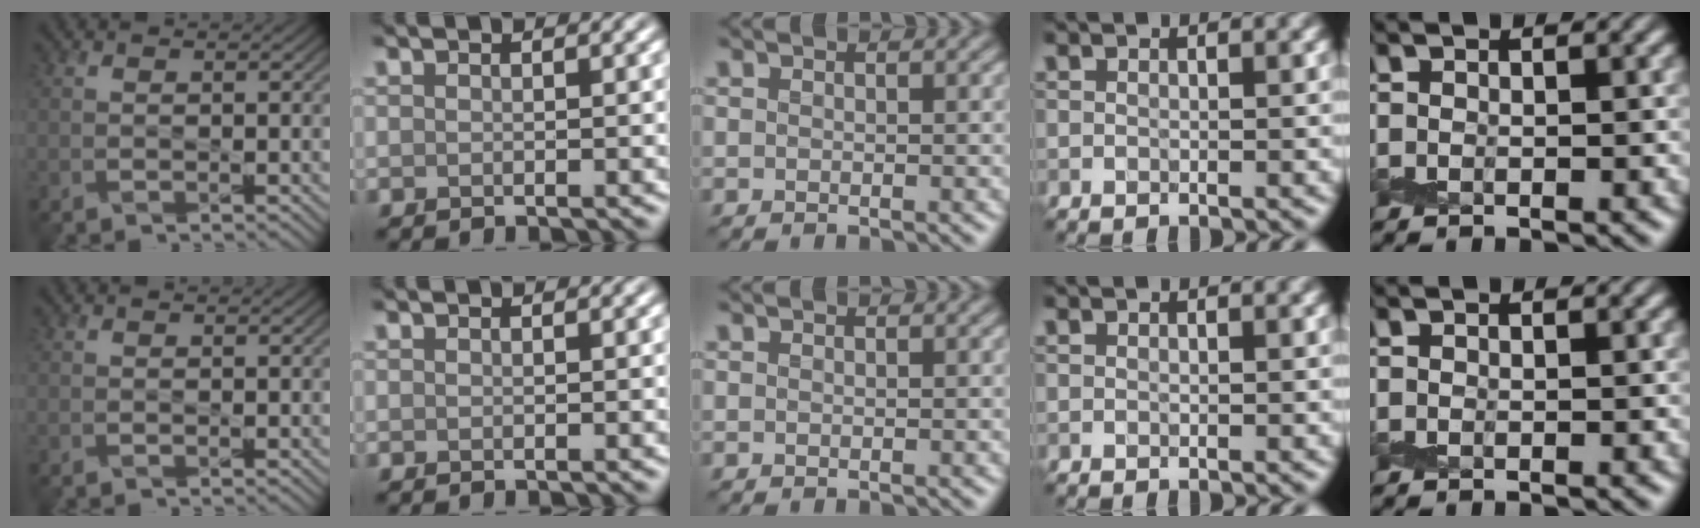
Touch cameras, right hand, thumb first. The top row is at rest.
{}